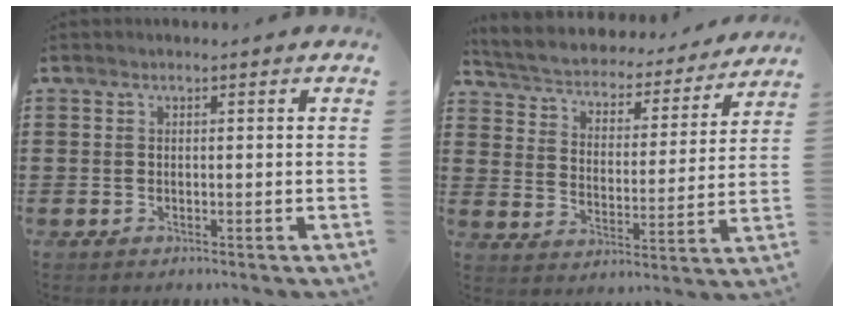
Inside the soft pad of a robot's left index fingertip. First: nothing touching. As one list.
[{"total": 3.5, "force": [3.4, 0.7, 0.3], "torque": [-0.030, -0.032, 0.049]}]